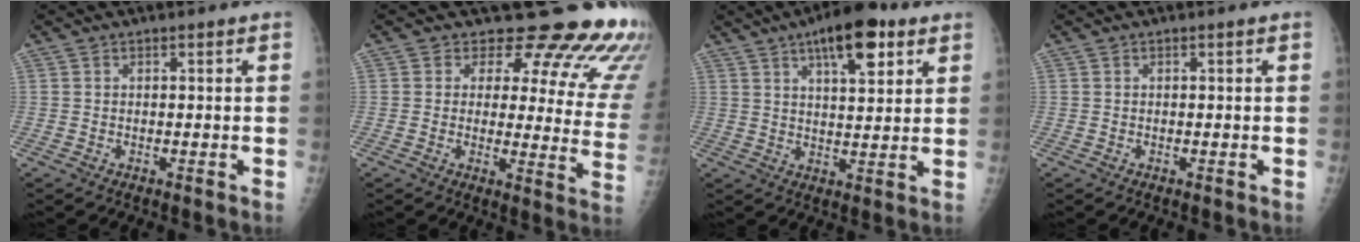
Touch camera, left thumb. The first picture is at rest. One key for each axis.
{"total": 19.2, "fx": 16.0, "fy": 7.7, "fz": 7.3, "tx": -0.039, "ty": -0.119, "tz": 0.159}
{"total": 11.6, "fx": 6.3, "fy": 4.1, "fz": 8.8, "tx": -0.113, "ty": -0.020, "tz": 0.093}
{"total": 0.0}